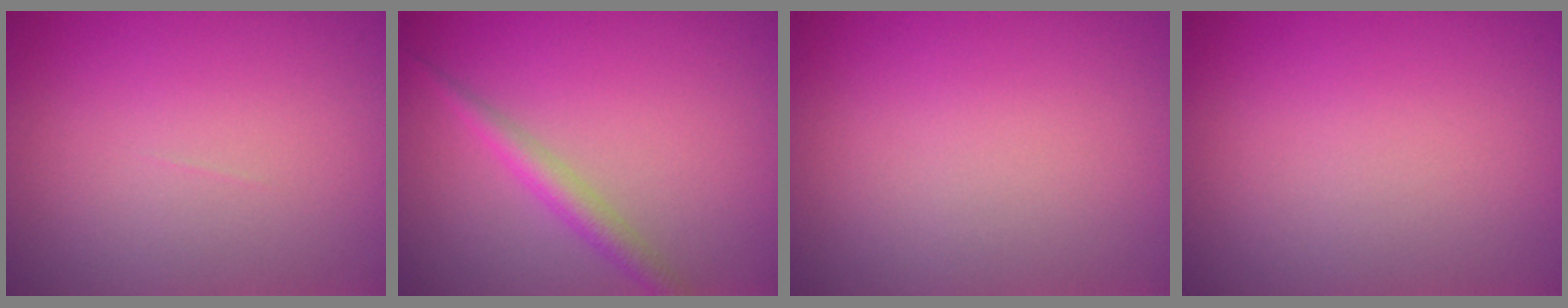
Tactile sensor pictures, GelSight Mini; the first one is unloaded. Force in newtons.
{"total": 2.2, "press": 2.2, "slide": 0.1}
{"total": 0.0}
{"total": 0.0}